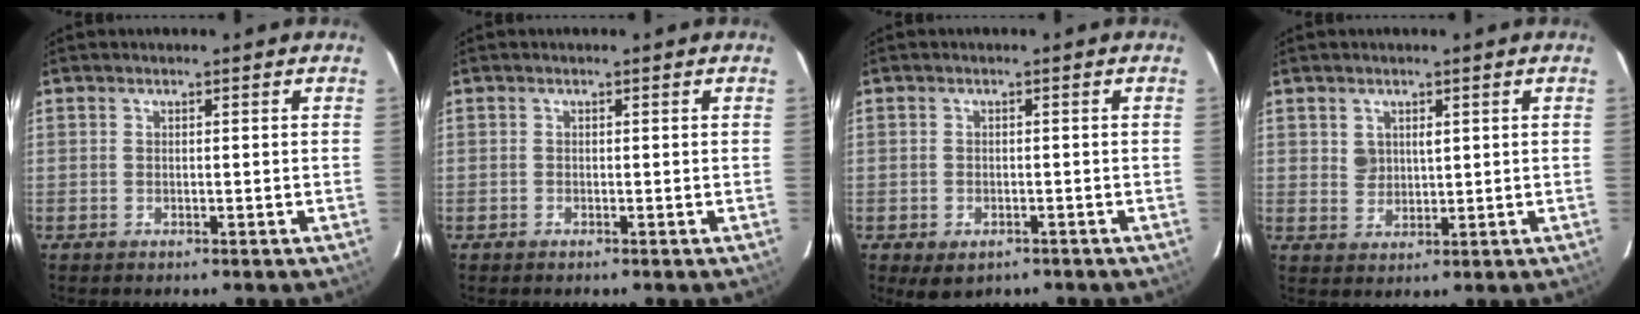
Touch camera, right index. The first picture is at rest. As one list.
[{"total": 0.0}, {"total": 3.7, "force": [-2.2, 2.4, 1.7], "torque": [-0.027, -0.002, -0.022]}, {"total": 2.9, "force": [1.2, 2.1, 1.6], "torque": [-0.030, 0.003, 0.029]}]